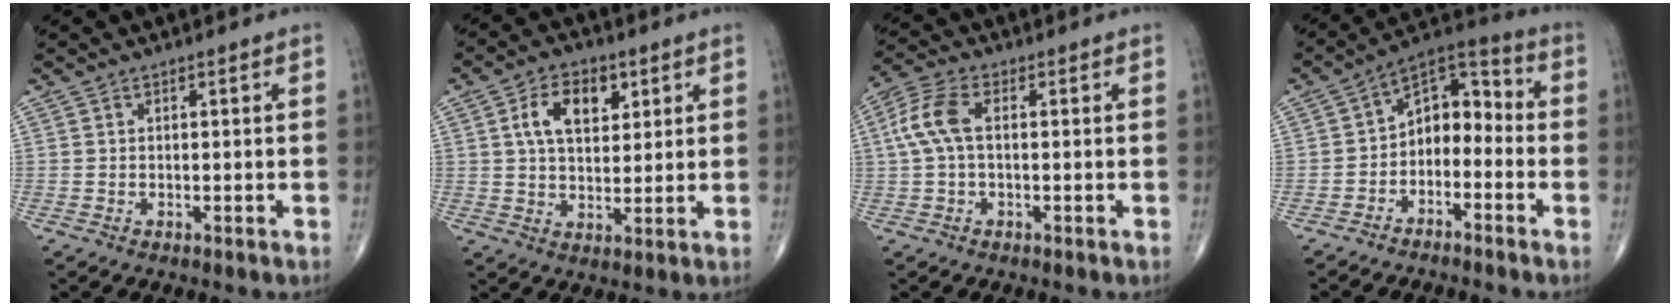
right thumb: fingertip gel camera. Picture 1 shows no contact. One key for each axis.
{"total": 9.4, "fx": 3.3, "fy": 5.7, "fz": 6.7, "tx": -0.094, "ty": -0.006, "tz": 0.056}
{"total": 7.2, "fx": 0.7, "fy": 3.7, "fz": 6.1, "tx": -0.151, "ty": 0.024, "tz": 0.012}
{"total": 9.7, "fx": -2.5, "fy": 6.4, "fz": 6.8, "tx": -0.073, "ty": 0.058, "tz": -0.059}